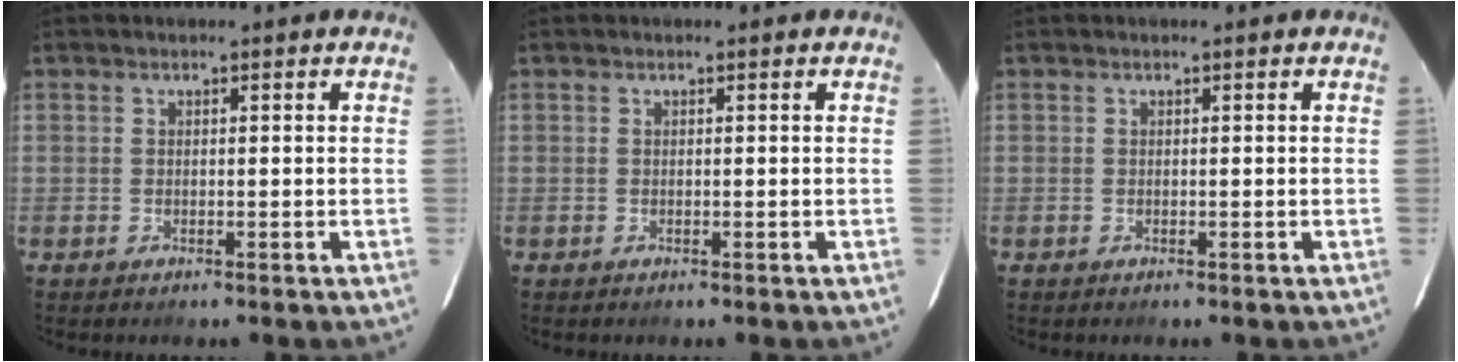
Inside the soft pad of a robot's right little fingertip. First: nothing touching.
{"total": 0.0}
{"total": 0.0}